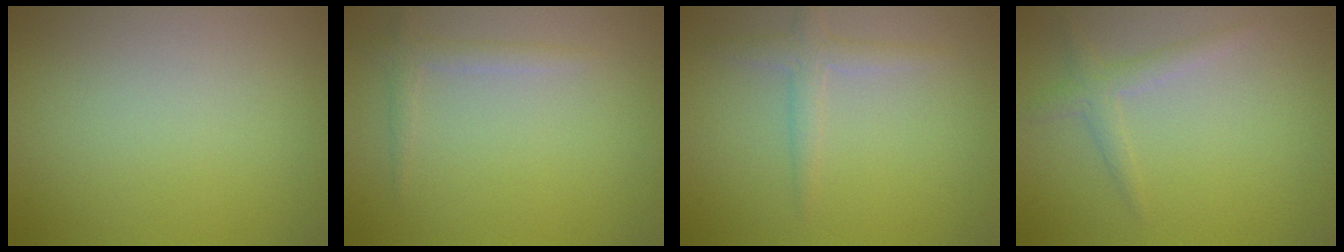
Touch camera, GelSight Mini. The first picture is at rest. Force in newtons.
{"total": 1.4, "press": 1.4, "slide": 0.1}
{"total": 1.9, "press": 1.9, "slide": 0.1}
{"total": 1.7, "press": 1.7, "slide": 0.1}